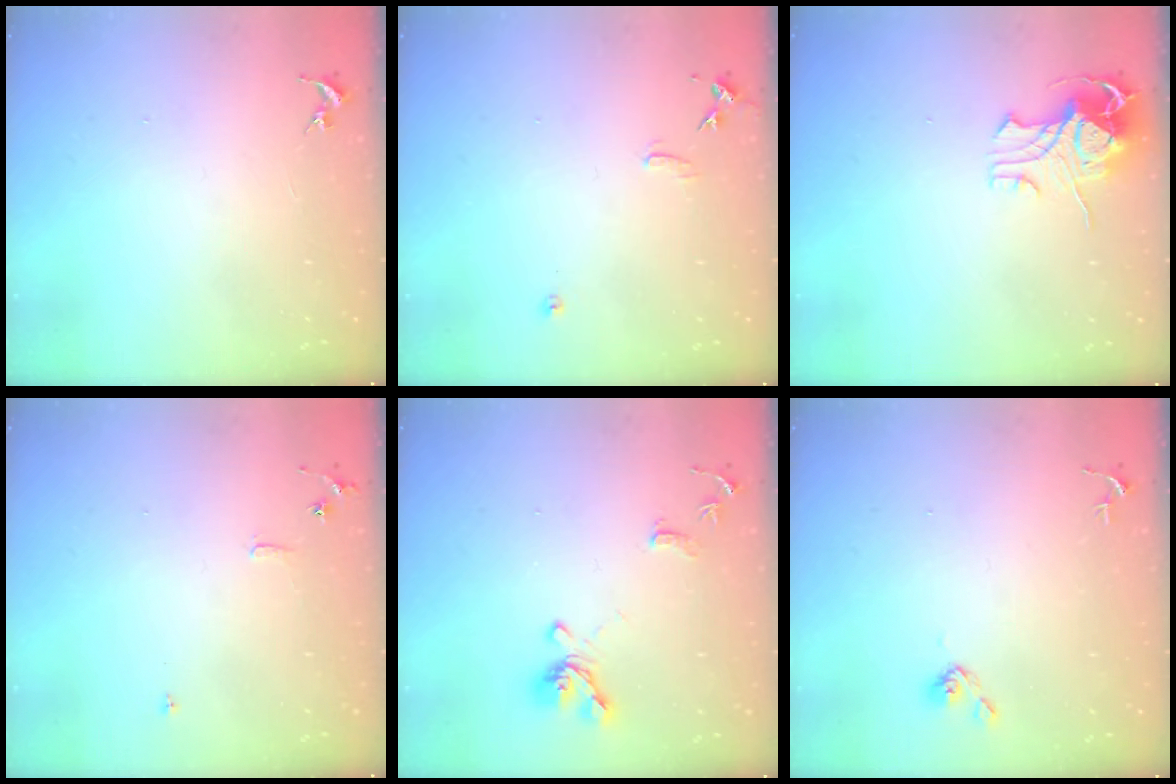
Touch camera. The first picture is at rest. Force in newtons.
{"total": 7.5, "press": 7.5, "slide": 0.6}
{"total": 10.7, "press": 10.6, "slide": 1.4}
{"total": 5.6, "press": 5.6, "slide": 0.6}
{"total": 12.7, "press": 12.6, "slide": 1.5}
{"total": 4.8, "press": 4.8, "slide": 0.6}